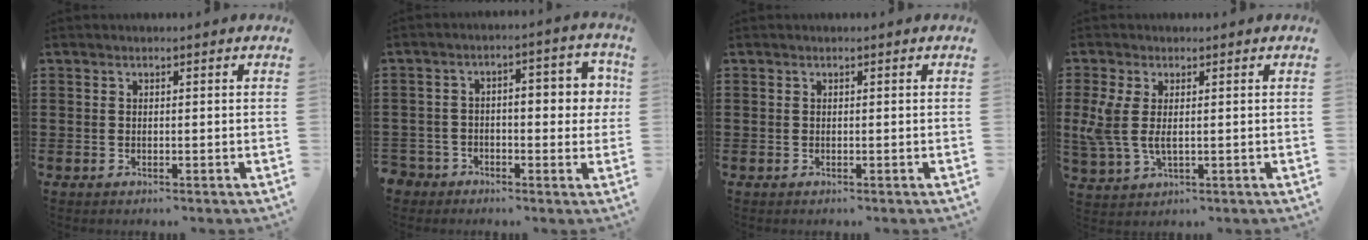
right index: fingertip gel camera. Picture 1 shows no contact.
{"total": 5.1, "force": [-1.4, 3.7, 3.2], "torque": [-0.059, 0.010, -0.035]}
{"total": 0.0}
{"total": 4.9, "force": [0.6, 2.4, 4.3], "torque": [-0.114, -0.004, 0.003]}